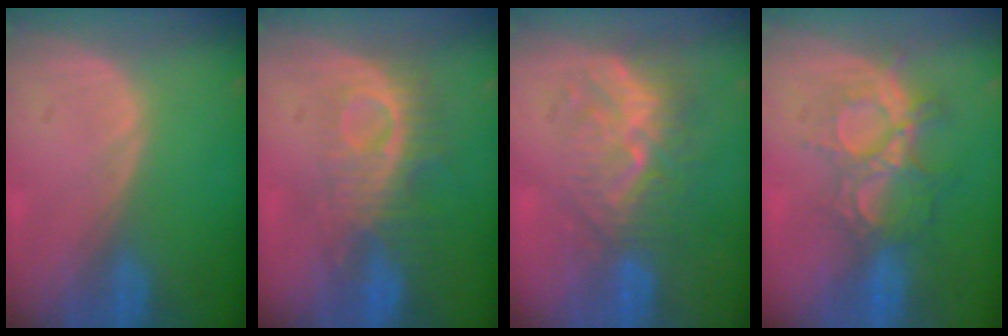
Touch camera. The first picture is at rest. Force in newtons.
{"total": 9.4, "press": 8.2, "slide": 4.5}
{"total": 9.3, "press": 8.3, "slide": 4.1}
{"total": 9.0, "press": 8.0, "slide": 4.0}